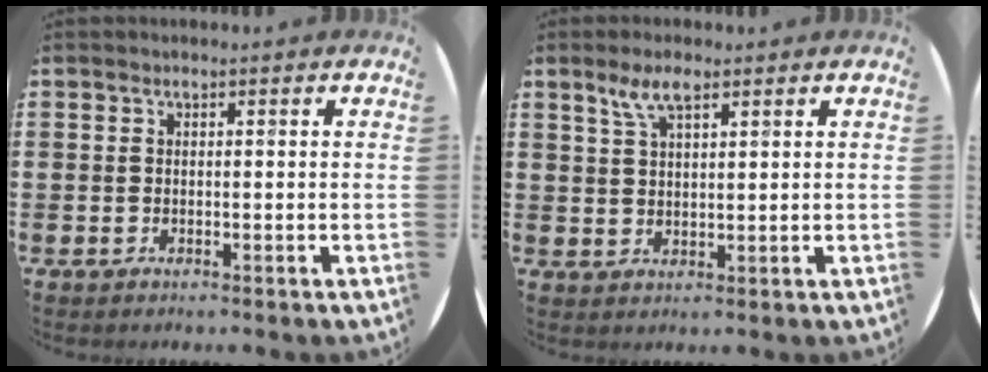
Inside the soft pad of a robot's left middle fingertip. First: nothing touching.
{"total": 4.1, "force": [2.7, 1.3, 2.9], "torque": [-0.064, 0.007, 0.047]}